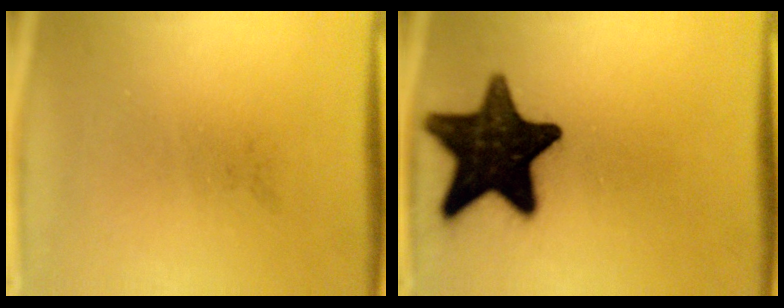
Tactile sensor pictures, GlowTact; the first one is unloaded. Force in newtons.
{"total": 17.4}